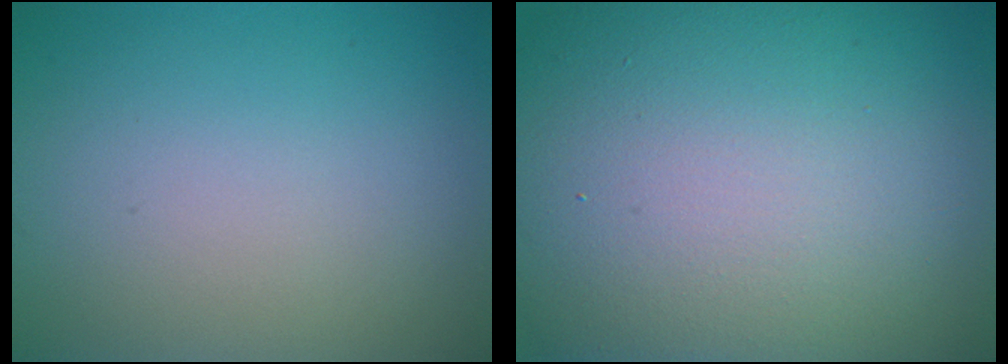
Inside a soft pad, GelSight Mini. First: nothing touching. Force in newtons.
{"total": 21.3, "press": 21.3, "slide": 0.9}